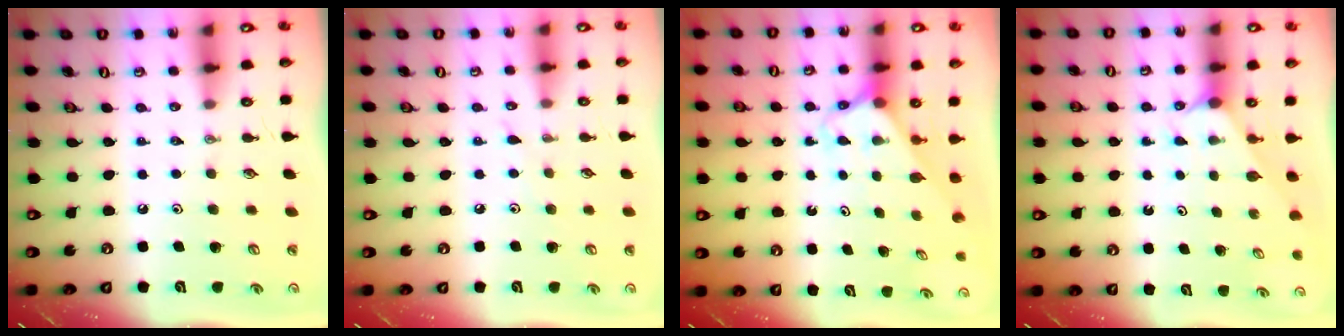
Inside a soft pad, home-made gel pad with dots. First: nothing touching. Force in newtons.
{"total": 2.5, "press": 2.5, "slide": 0.4}
{"total": 2.5, "press": 2.5, "slide": 0.2}
{"total": 2.0, "press": 2.0, "slide": 0.3}